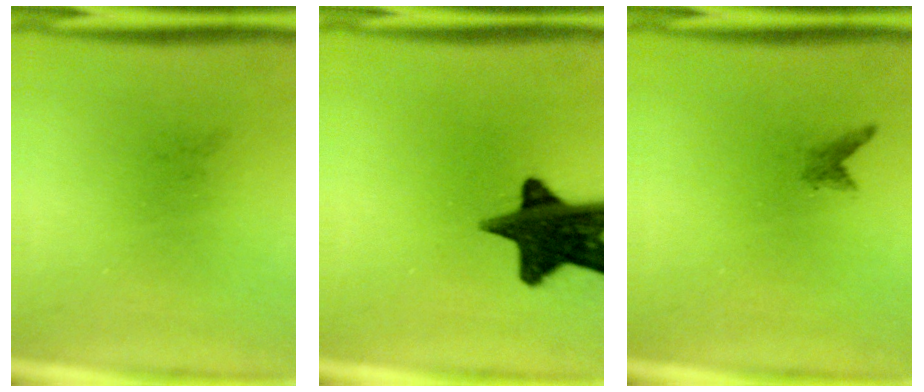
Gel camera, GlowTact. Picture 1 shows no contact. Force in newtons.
{"total": 16.4}
{"total": 1.0}